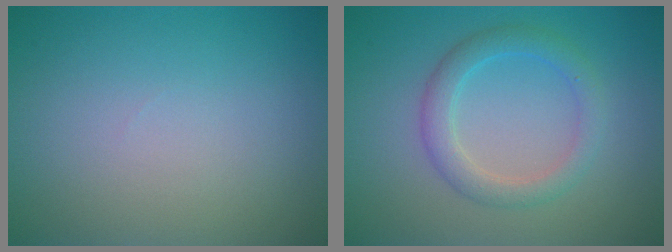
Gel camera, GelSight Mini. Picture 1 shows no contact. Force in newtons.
{"total": 3.0, "press": 3.0, "slide": 0.1}